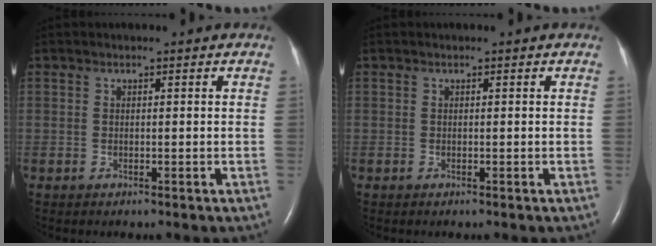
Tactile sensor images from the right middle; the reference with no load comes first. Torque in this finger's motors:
{"motor_torque": [-0.05, 0.10, 0.00, 0.01]}